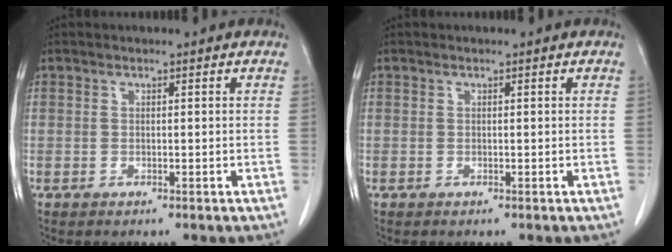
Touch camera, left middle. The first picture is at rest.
{"total": 0.0}